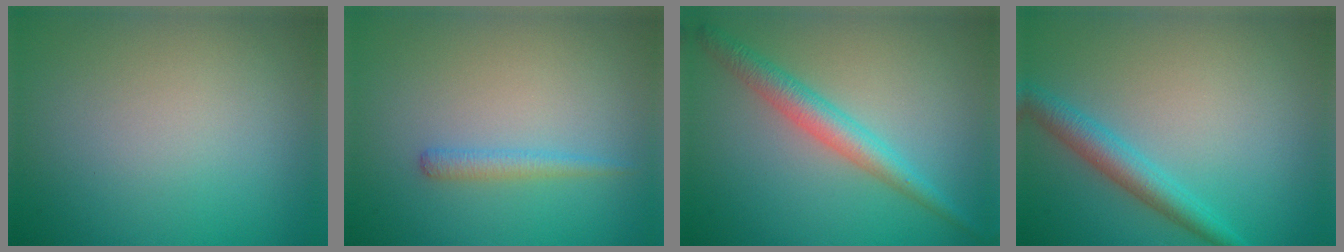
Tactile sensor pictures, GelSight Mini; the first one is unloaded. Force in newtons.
{"total": 1.3, "press": 1.3, "slide": 0.0}
{"total": 3.2, "press": 3.2, "slide": 0.1}
{"total": 3.1, "press": 3.1, "slide": 0.0}